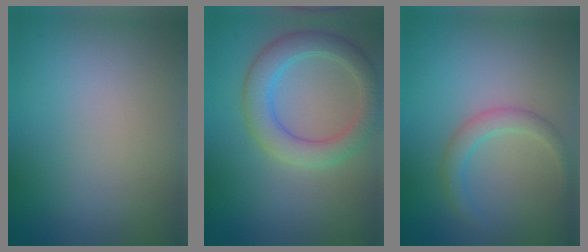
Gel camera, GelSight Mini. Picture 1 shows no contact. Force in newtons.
{"total": 4.4, "press": 4.4, "slide": 0.3}
{"total": 2.1, "press": 2.1, "slide": 0.0}